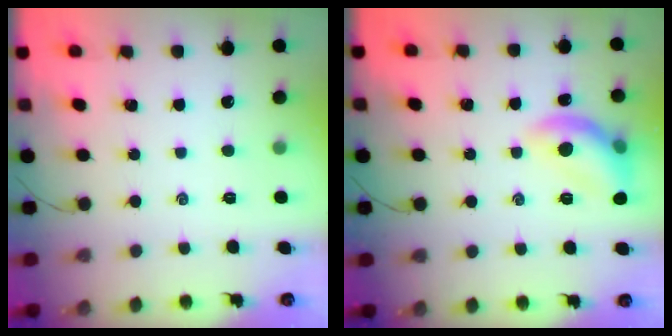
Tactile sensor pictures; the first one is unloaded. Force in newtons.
{"total": 12.1, "press": 12.1, "slide": 0.7}